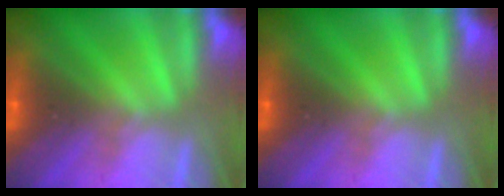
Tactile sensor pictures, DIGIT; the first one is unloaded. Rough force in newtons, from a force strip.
{"total": 0.0}